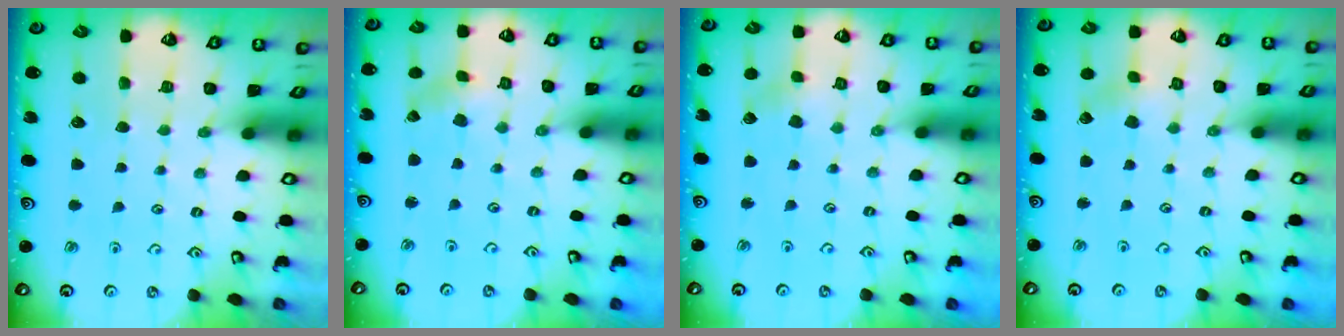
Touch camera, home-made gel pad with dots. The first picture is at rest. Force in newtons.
{"total": 1.1, "press": 1.1, "slide": 0.2}
{"total": 2.8, "press": 2.7, "slide": 0.4}
{"total": 1.9, "press": 1.9, "slide": 0.2}